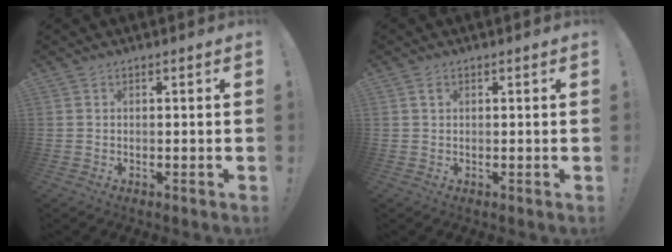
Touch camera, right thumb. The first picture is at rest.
{"total": 1.4, "force": [0.6, 0.2, 1.2], "torque": [-0.022, 0.000, 0.009]}